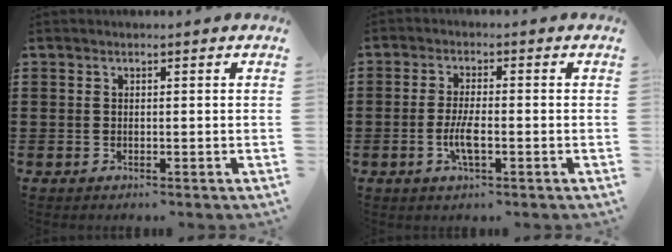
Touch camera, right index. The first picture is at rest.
{"total": 4.1, "force": [-1.3, 1.0, 3.8], "torque": [-0.085, -0.006, -0.029]}